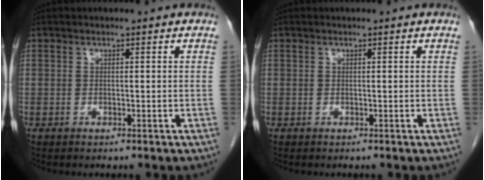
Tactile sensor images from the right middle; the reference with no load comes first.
{"total": 0.0}